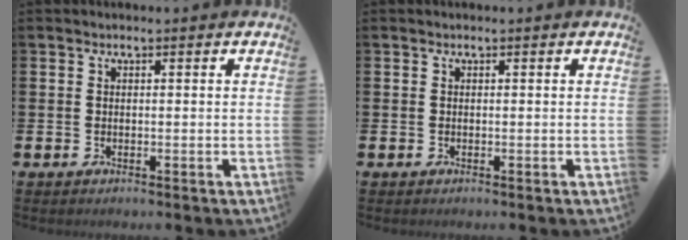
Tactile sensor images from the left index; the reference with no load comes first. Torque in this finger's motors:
{"motor_torque": [-0.03, 0.04, 0.01, 0.00]}